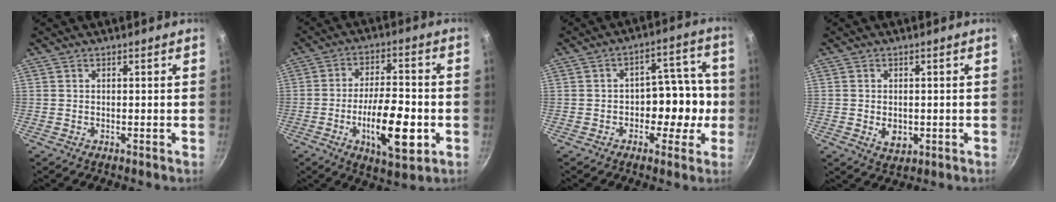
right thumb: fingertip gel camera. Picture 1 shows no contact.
{"total": 14.8, "force": [-4.2, 5.6, 13.0], "torque": [-0.202, 0.017, -0.065]}
{"total": 10.0, "force": [-2.2, 6.8, 7.0], "torque": [-0.033, 0.049, -0.033]}
{"total": 4.0, "force": [-0.6, 2.9, 2.7], "torque": [-0.034, -0.005, -0.002]}